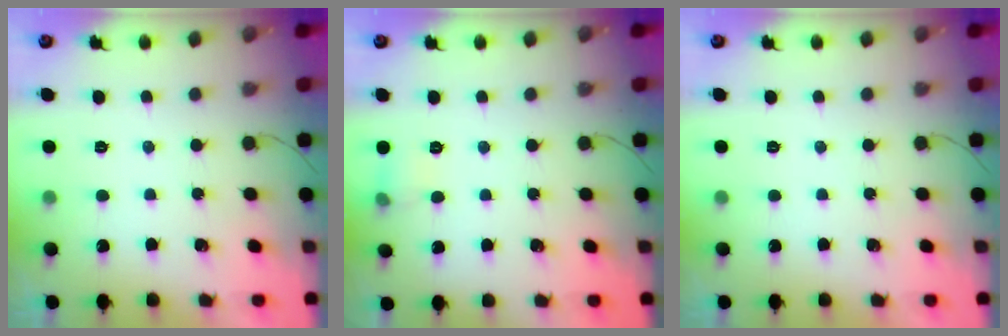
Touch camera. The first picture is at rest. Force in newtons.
{"total": 5.4, "press": 5.2, "slide": 1.7}
{"total": 0.0}